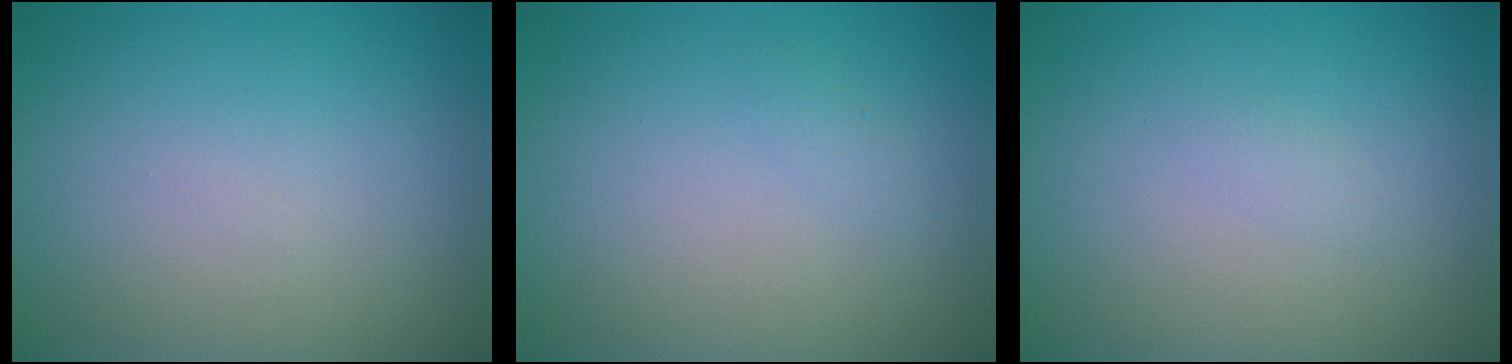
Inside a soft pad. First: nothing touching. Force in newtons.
{"total": 0.5, "press": 0.5, "slide": 0.0}
{"total": 0.6, "press": 0.6, "slide": 0.1}